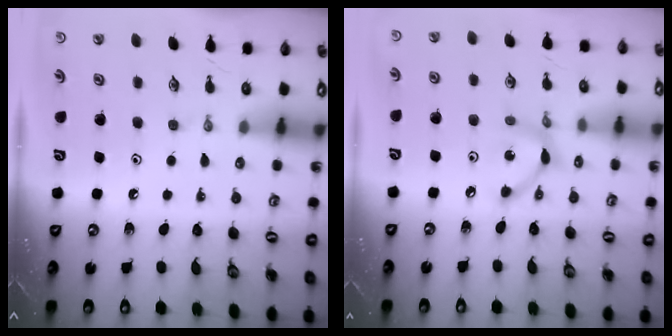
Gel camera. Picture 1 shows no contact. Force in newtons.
{"total": 6.7, "press": 6.7, "slide": 0.3}